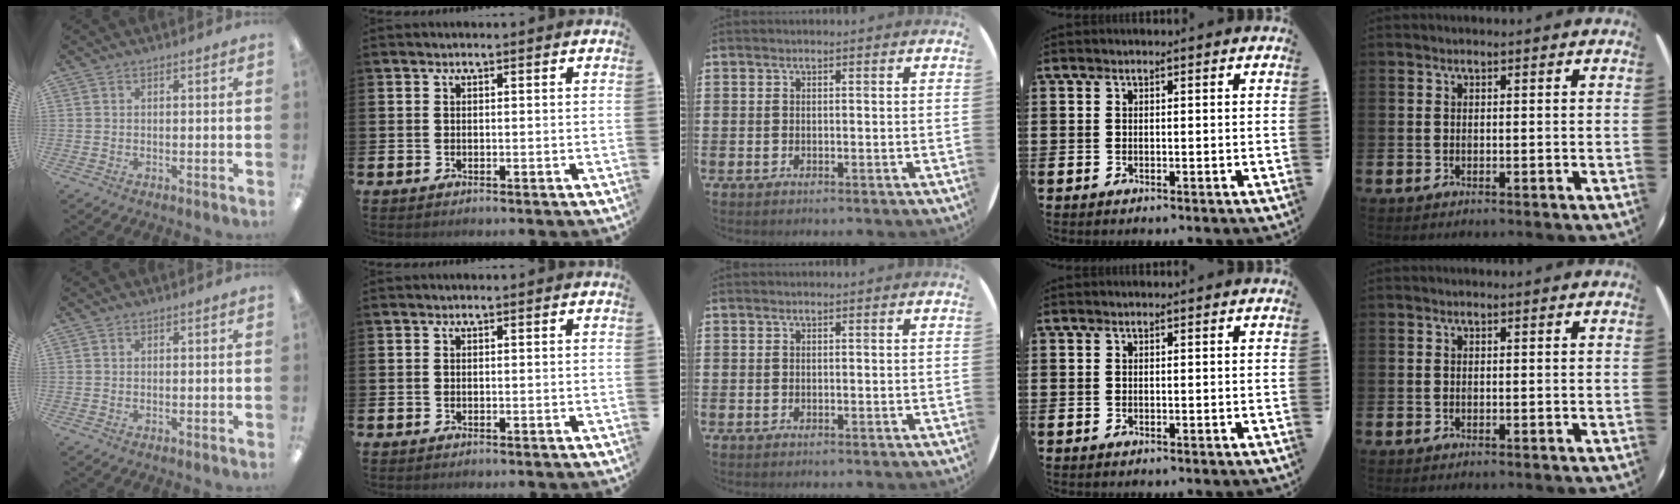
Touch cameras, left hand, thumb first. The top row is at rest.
{}